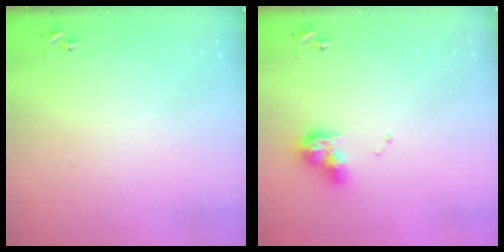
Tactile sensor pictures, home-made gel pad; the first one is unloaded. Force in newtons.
{"total": 10.1, "press": 10.1, "slide": 1.1}